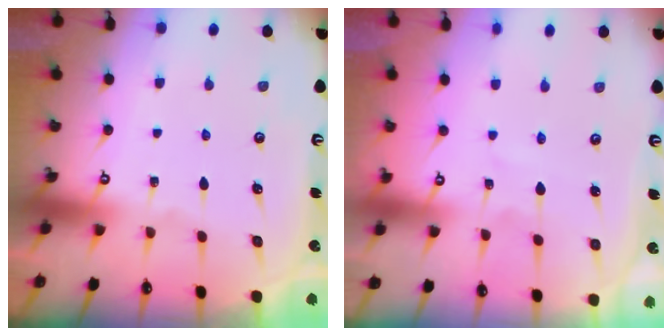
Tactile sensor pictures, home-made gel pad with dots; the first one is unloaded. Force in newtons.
{"total": 2.2, "press": 2.1, "slide": 0.3}